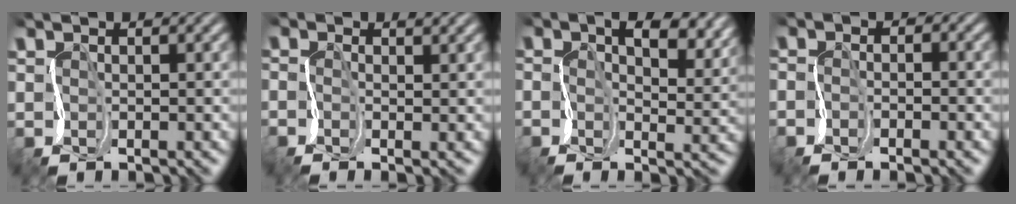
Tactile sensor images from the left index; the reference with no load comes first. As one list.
[{"total": 2.1, "force": [-0.5, 0.9, 1.9], "torque": [-0.014, -0.003, -0.005]}, {"total": 7.8, "force": [3.4, 3.5, 6.1], "torque": [-0.106, 0.010, 0.045]}, {"total": 1.6, "force": [-1.2, 0.7, 0.9], "torque": [-0.015, -0.001, -0.020]}]